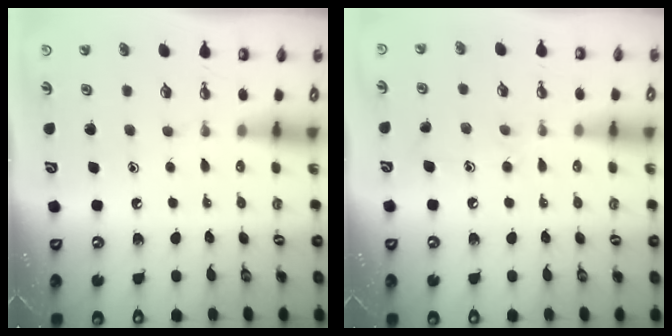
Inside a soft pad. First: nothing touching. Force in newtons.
{"total": 7.9, "press": 7.9, "slide": 0.4}